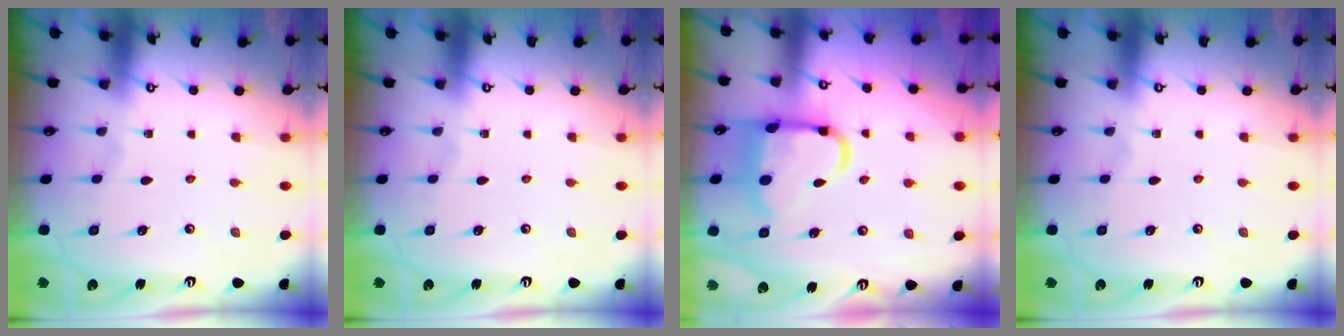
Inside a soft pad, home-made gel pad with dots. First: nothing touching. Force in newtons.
{"total": 0.0}
{"total": 12.7, "press": 12.6, "slide": 1.4}
{"total": 0.0}